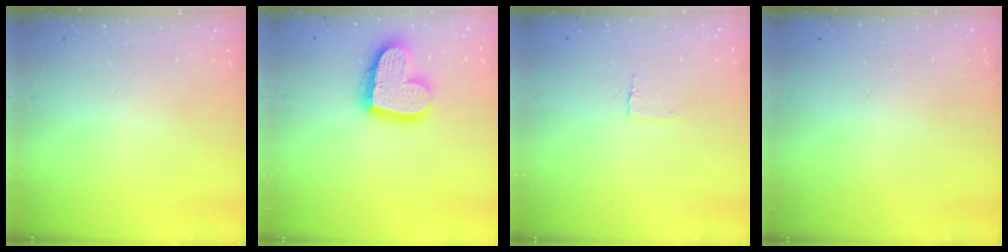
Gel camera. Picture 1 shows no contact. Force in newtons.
{"total": 17.9, "press": 17.9, "slide": 1.4}
{"total": 3.7, "press": 3.7, "slide": 0.1}
{"total": 0.0}